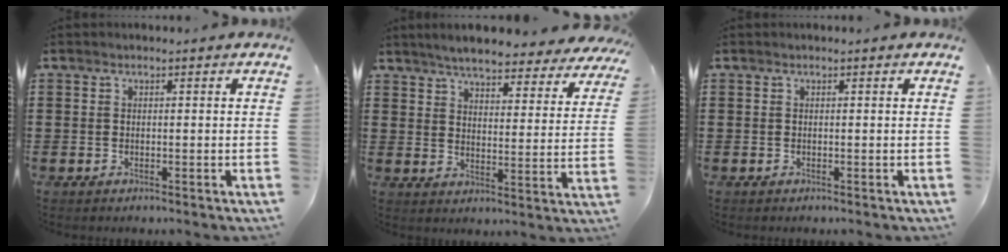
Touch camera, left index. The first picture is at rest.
{"total": 5.3, "force": [5.0, 0.2, 1.6], "torque": [-0.055, -0.030, 0.085]}
{"total": 0.0}